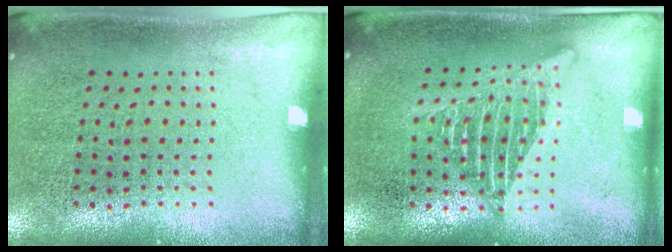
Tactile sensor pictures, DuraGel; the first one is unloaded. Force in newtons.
{"total": 2.0, "press": 2.0, "slide": 0.2}